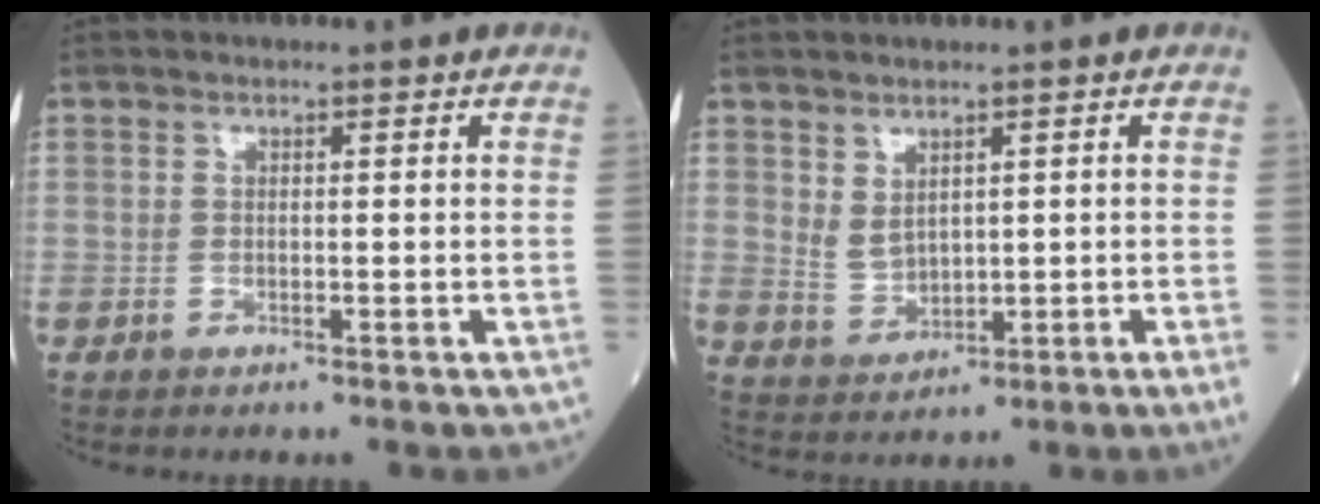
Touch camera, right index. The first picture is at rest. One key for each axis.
{"total": 3.4, "fx": 1.1, "fy": 1.6, "fz": 2.8, "tx": -0.060, "ty": 0.001, "tz": 0.031}